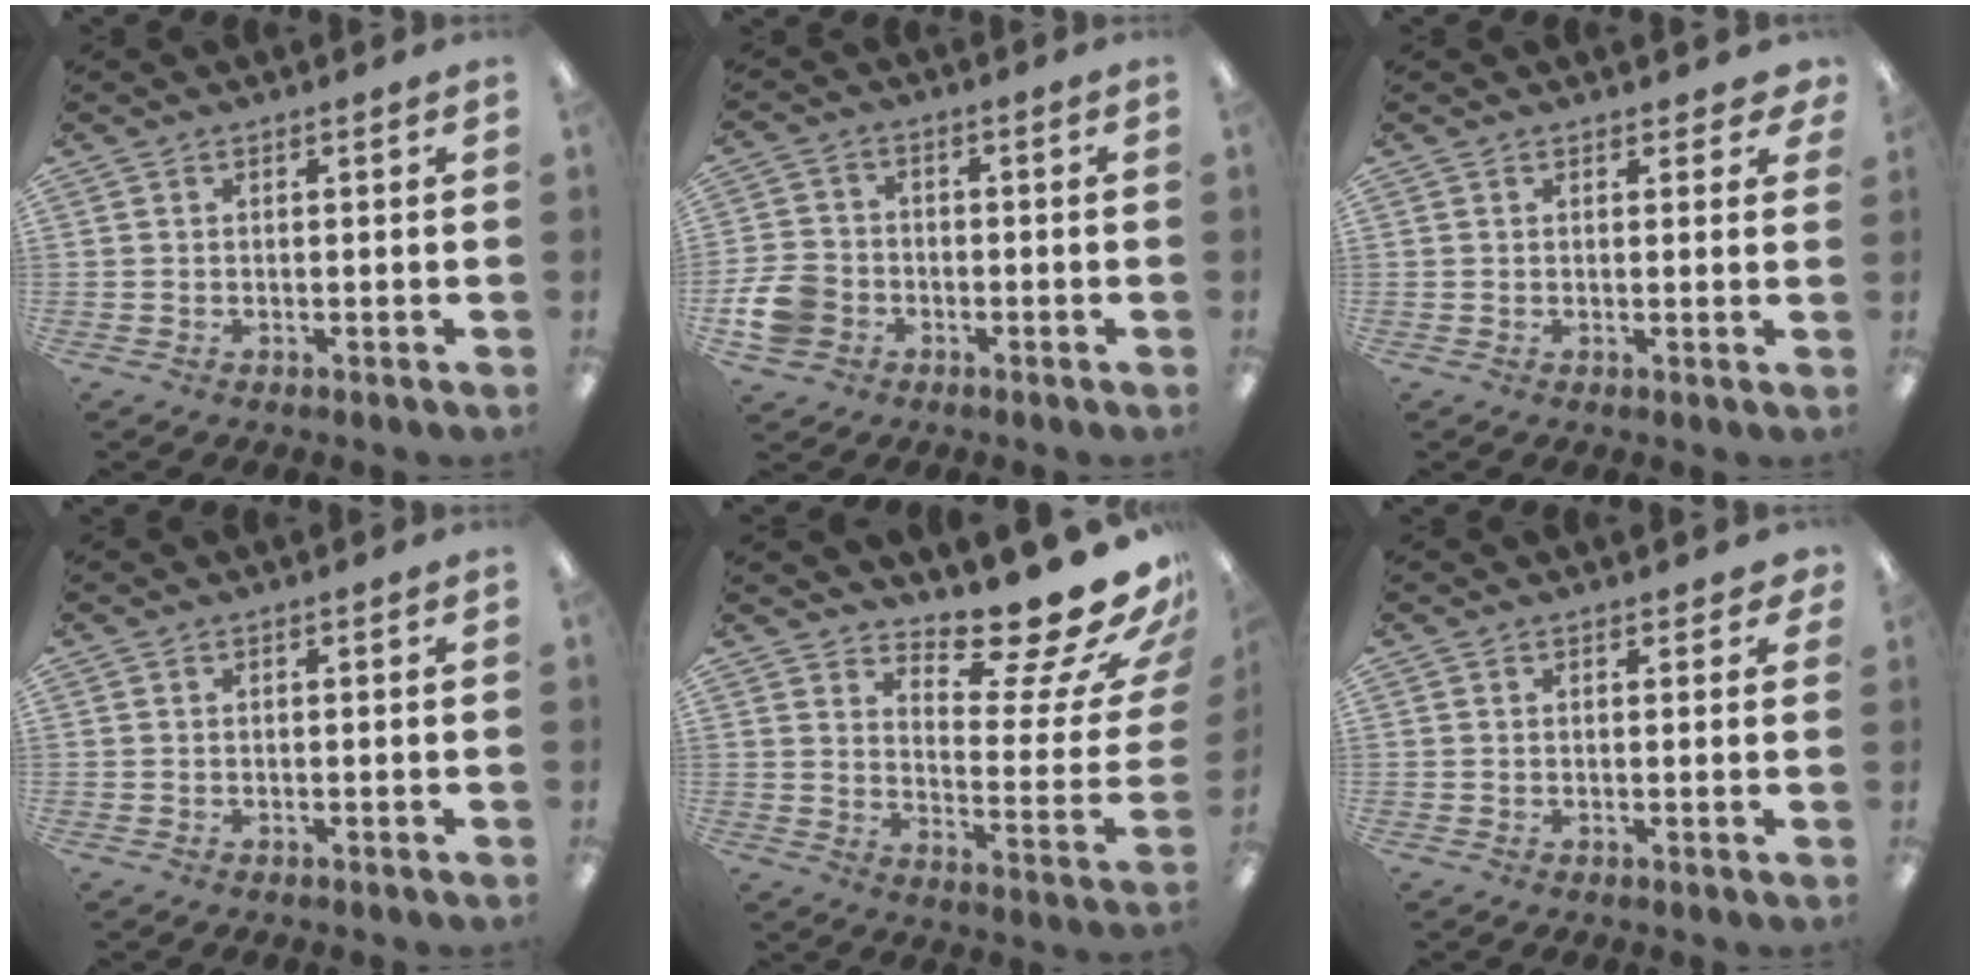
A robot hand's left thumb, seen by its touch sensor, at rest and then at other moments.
{"total": 8.2, "force": [-2.8, 6.6, 4.0], "torque": [-0.097, 0.020, -0.051]}
{"total": 1.8, "force": [1.4, 1.0, 0.6], "torque": [0.002, -0.003, 0.022]}
{"total": 0.0}
{"total": 17.5, "force": [14.6, 4.1, 8.7], "torque": [-0.106, -0.126, 0.236]}
{"total": 1.4, "force": [1.1, 0.8, 0.5], "torque": [0.005, -0.003, 0.016]}